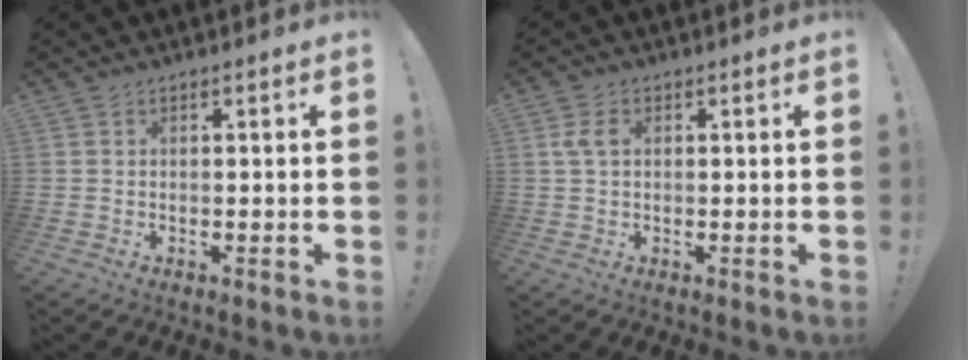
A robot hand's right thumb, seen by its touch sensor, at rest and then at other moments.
{"total": 3.9, "force": [0.9, 2.6, 2.8], "torque": [-0.050, 0.007, 0.017]}